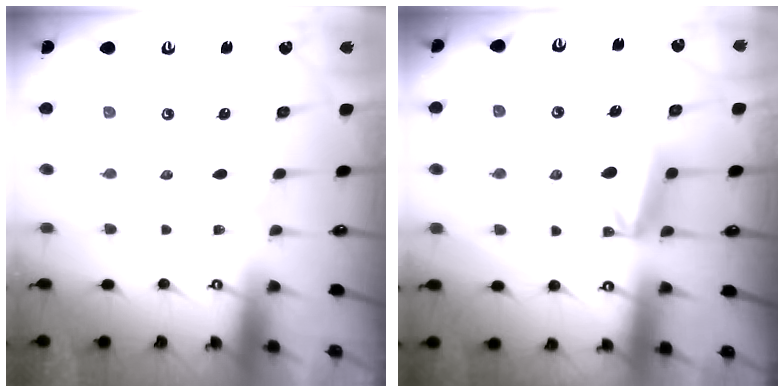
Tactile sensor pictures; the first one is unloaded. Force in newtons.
{"total": 7.6, "press": 7.5, "slide": 0.9}